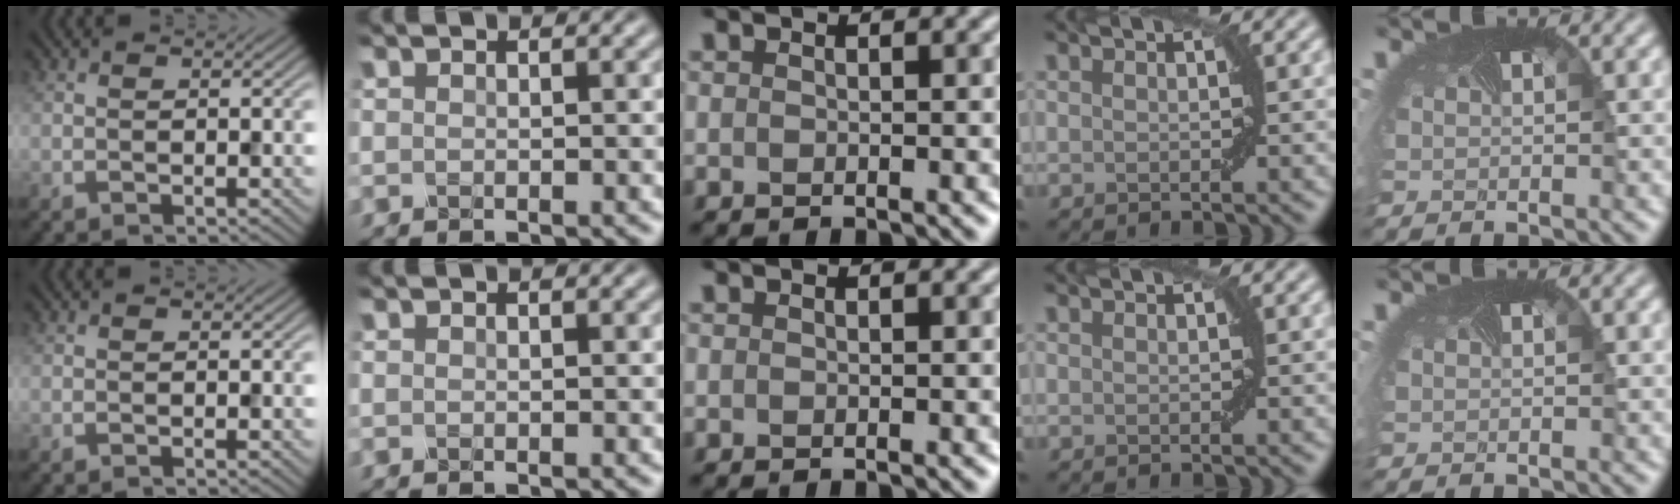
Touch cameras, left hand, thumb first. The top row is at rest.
{}